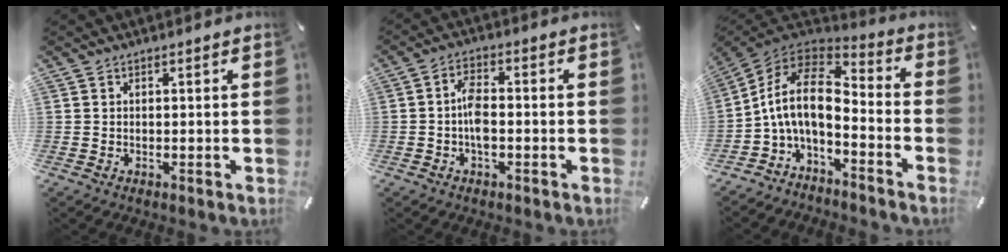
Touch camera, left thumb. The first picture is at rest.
{"total": 5.3, "force": [-1.2, 2.5, 4.5], "torque": [-0.084, 0.011, -0.021]}
{"total": 11.9, "force": [-1.7, 6.2, 10.0], "torque": [-0.212, -0.002, -0.034]}